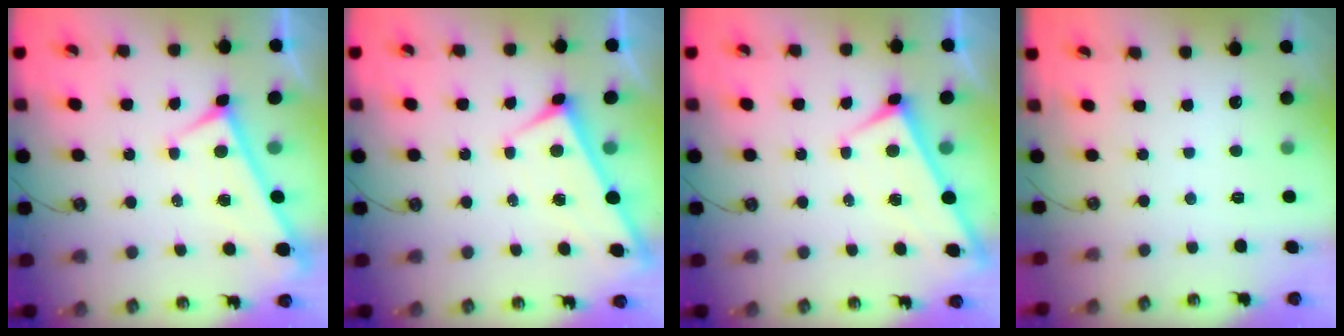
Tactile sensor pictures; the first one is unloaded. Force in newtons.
{"total": 1.7, "press": 1.7, "slide": 0.1}
{"total": 1.7, "press": 1.7, "slide": 0.1}
{"total": 0.0}